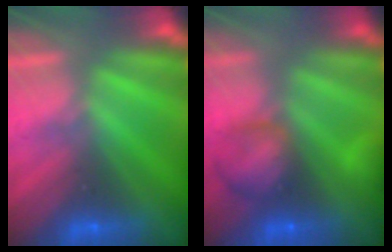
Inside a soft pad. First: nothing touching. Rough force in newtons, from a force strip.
{"total": 7.9}